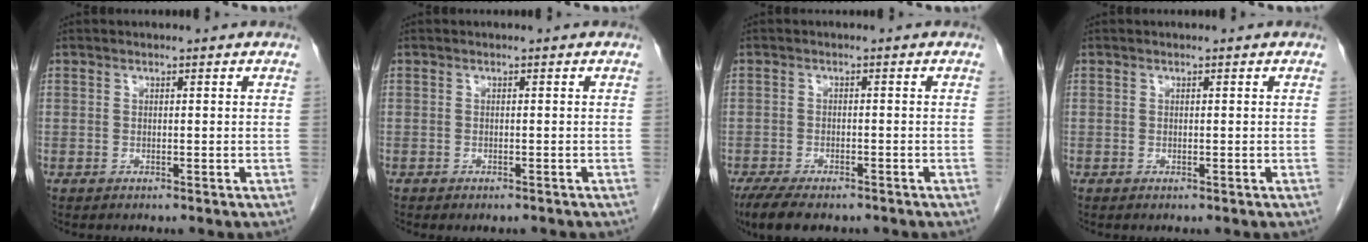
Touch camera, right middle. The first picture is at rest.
{"total": 2.0, "force": [-1.8, 0.5, 0.8], "torque": [-0.010, -0.005, -0.022]}
{"total": 8.1, "force": [-6.2, 2.7, 4.4], "torque": [-0.068, -0.013, -0.095]}
{"total": 0.0}